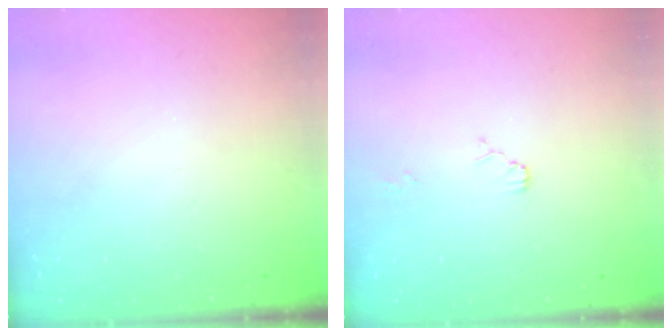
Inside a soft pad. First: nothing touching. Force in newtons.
{"total": 2.0, "press": 1.9, "slide": 0.3}